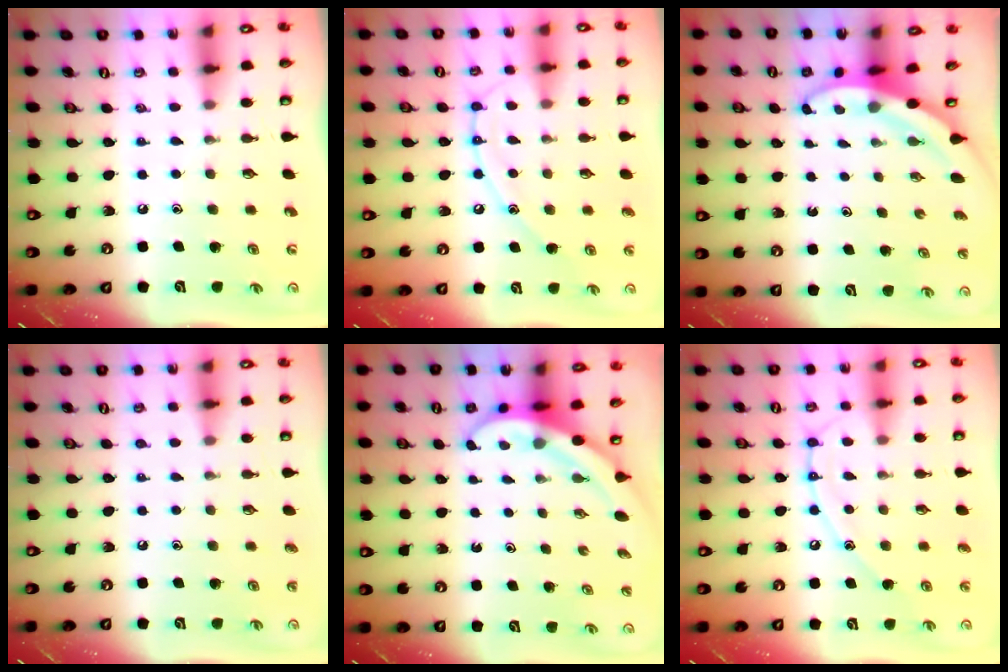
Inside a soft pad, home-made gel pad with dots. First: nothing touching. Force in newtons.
{"total": 11.8, "press": 11.8, "slide": 1.0}
{"total": 3.6, "press": 3.6, "slide": 0.1}
{"total": 3.1, "press": 3.1, "slide": 0.3}
{"total": 4.4, "press": 4.4, "slide": 0.3}
{"total": 11.8, "press": 11.8, "slide": 1.0}